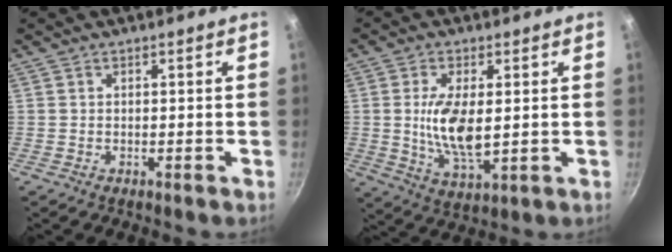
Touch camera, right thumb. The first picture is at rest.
{"total": 10.3, "force": [0.7, 4.5, 9.2], "torque": [-0.174, -0.014, 0.018]}